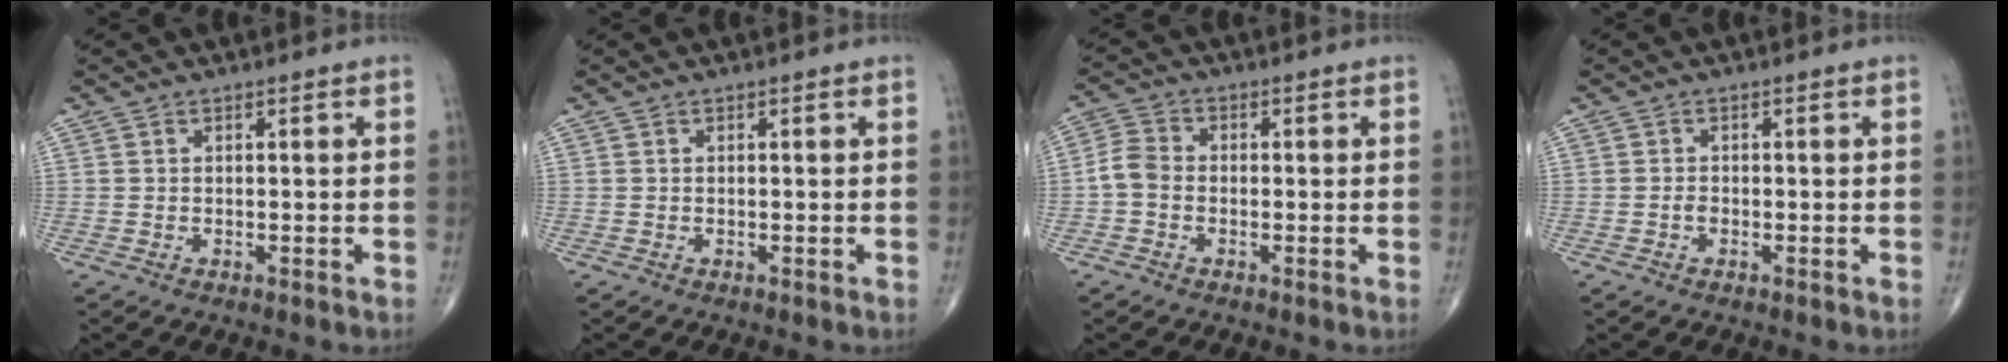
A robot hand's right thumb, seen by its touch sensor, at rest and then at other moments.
{"total": 0.0}
{"total": 4.2, "force": [-1.0, 3.2, 2.6], "torque": [-0.049, 0.011, -0.031]}
{"total": 0.9, "force": [-0.4, 0.6, 0.6], "torque": [-0.006, 0.005, -0.009]}